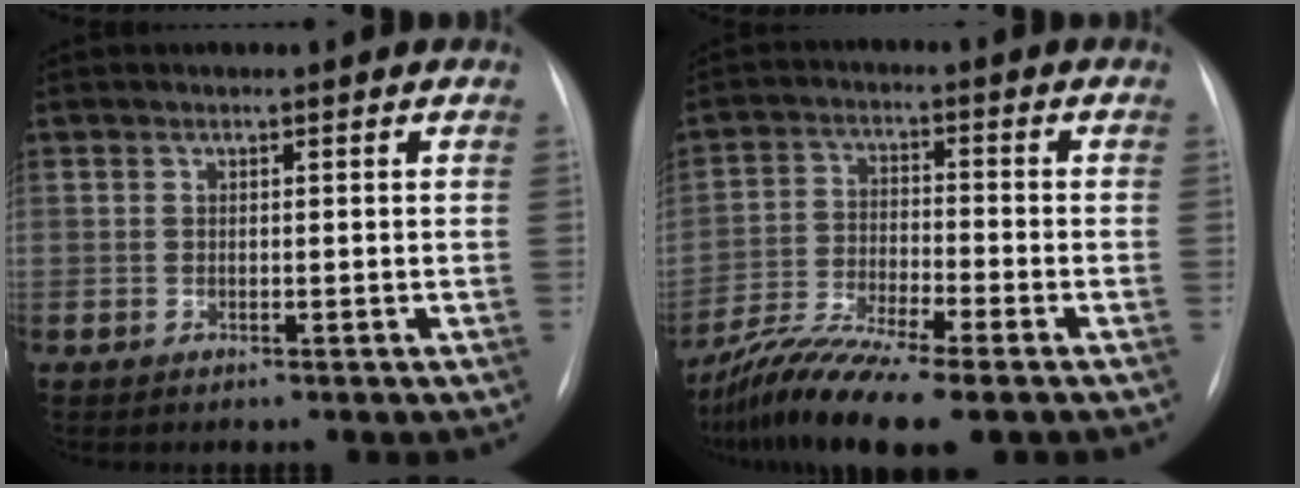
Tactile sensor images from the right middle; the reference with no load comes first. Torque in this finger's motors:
{"motor_torque": [1.12, -1.02, 0.42, 0.16]}